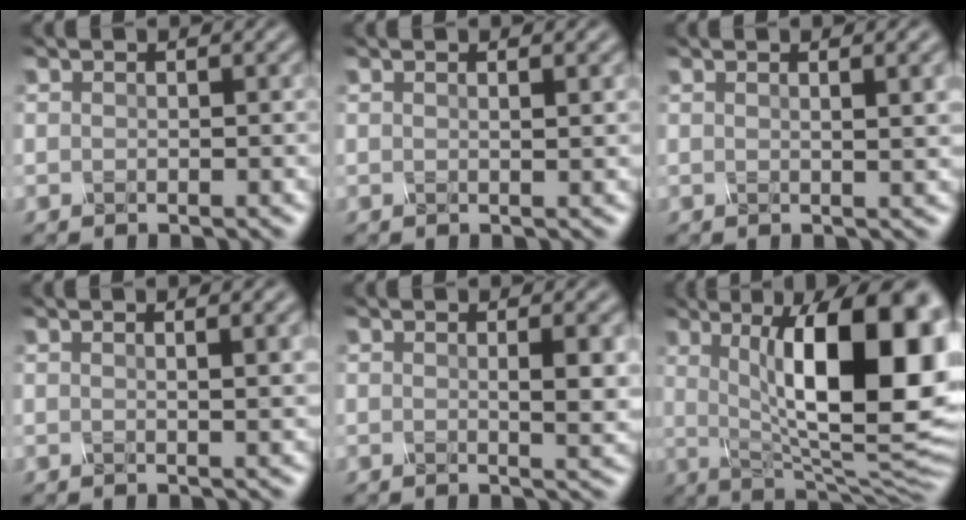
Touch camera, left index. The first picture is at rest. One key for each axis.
{"total": 1.6, "fx": 0.6, "fy": 0.5, "fz": 1.3, "tx": -0.014, "ty": 0.002, "tz": 0.002}
{"total": 4.2, "fx": 1.4, "fy": 1.5, "fz": 3.7, "tx": -0.028, "ty": 0.012, "tz": 0.007}
{"total": 3.7, "fx": 1.3, "fy": 1.3, "fz": 3.2, "tx": -0.024, "ty": 0.008, "tz": 0.007}
{"total": 3.0, "fx": 0.5, "fy": 0.7, "fz": 2.9, "tx": -0.036, "ty": -0.003, "tz": 0.006}
{"total": 16.2, "fx": 2.9, "fy": 5.3, "fz": 15.1, "tx": -0.193, "ty": 0.003, "tz": 0.045}